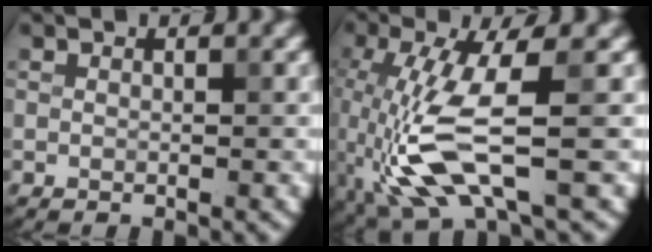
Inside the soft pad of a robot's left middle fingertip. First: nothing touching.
{"total": 7.5, "force": [-2.3, 2.0, 6.8], "torque": [-0.165, -0.009, -0.043]}